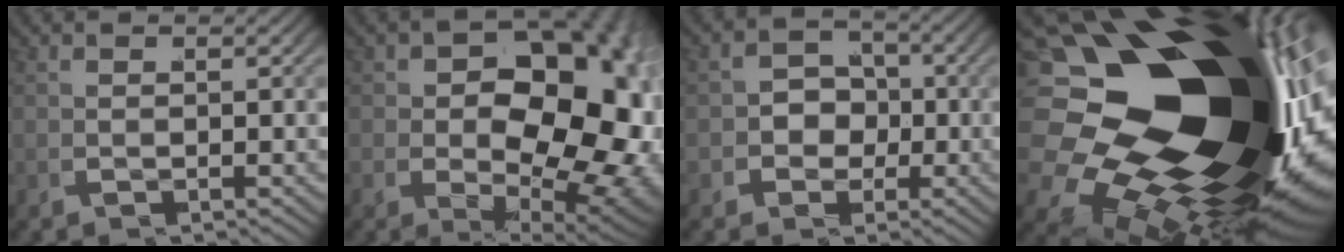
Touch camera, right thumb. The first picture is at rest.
{"total": 18.3, "force": [-0.5, 11.7, 14.1], "torque": [-0.199, -0.058, 0.023]}
{"total": 5.1, "force": [-0.7, 4.6, 2.2], "torque": [-0.046, -0.016, -0.010]}
{"total": 39.1, "force": [0.0, 23.0, 31.7], "torque": [-0.462, -0.043, 0.015]}